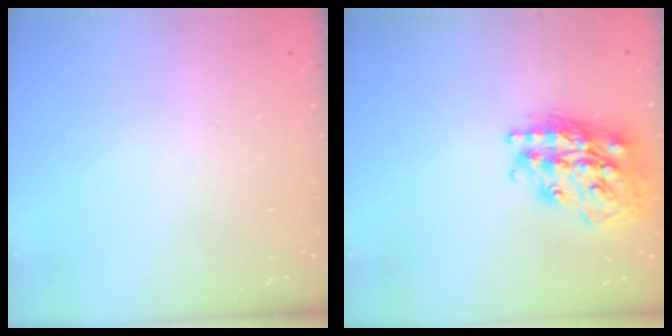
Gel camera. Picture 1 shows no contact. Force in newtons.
{"total": 20.5, "press": 20.5, "slide": 1.6}